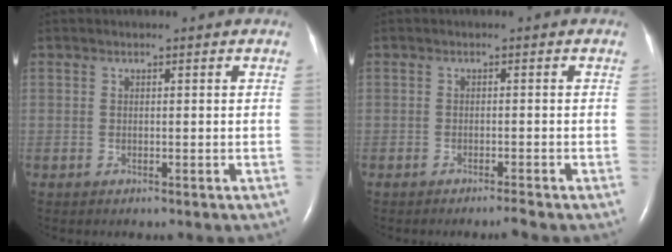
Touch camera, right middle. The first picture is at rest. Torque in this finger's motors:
{"motor_torque": [-0.21, -0.04, 0.04, 0.02]}